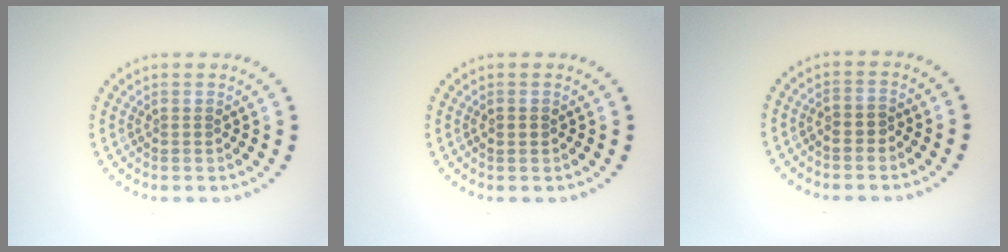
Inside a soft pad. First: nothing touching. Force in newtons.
{"total": 1.1, "press": 1.1, "slide": 0.1}
{"total": 1.1, "press": 1.0, "slide": 0.5}